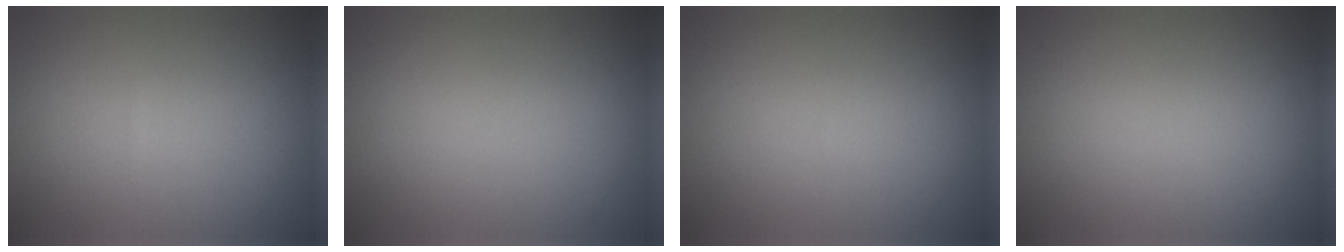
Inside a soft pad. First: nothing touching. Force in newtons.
{"total": 0.0}
{"total": 0.0}
{"total": 0.0}